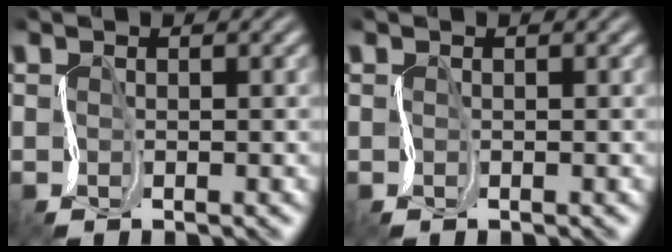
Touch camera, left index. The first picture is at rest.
{"total": 0.0}